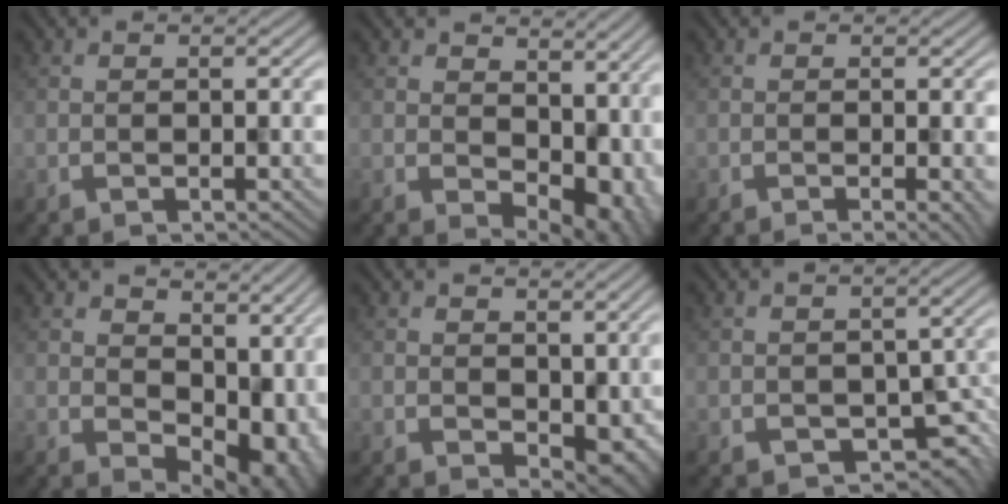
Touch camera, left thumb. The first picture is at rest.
{"total": 8.5, "force": [0.7, 5.8, 6.1], "torque": [-0.076, -0.029, 0.030]}
{"total": 2.6, "force": [-1.2, 0.5, 2.3], "torque": [-0.031, 0.001, -0.014]}
{"total": 10.4, "force": [1.9, 7.2, 7.3], "torque": [-0.089, -0.035, 0.054]}
{"total": 3.5, "force": [0.4, 2.6, 2.3], "torque": [-0.029, -0.023, 0.017]}
{"total": 4.4, "force": [-2.0, 3.1, 2.4], "torque": [-0.021, -0.016, -0.017]}